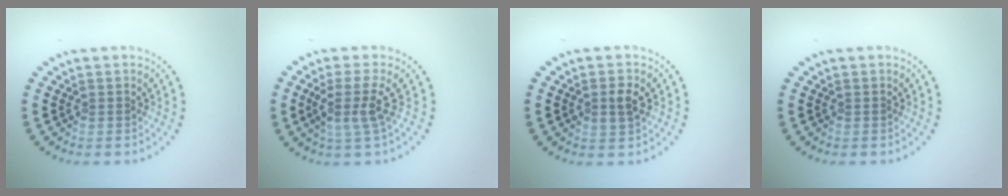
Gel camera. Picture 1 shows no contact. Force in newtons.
{"total": 2.8, "press": 2.0, "slide": 1.8}
{"total": 1.9, "press": 1.9, "slide": 0.2}
{"total": 0.0}